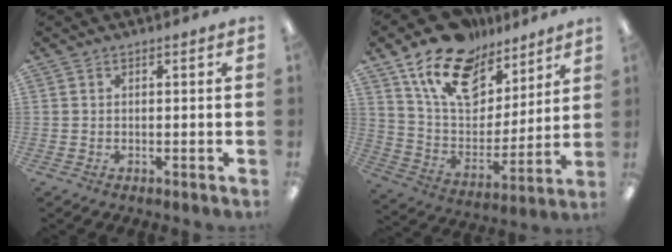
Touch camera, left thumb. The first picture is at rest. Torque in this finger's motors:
{"motor_torque": [0.46, 0.51, 1.36, -1.41, 0.28]}